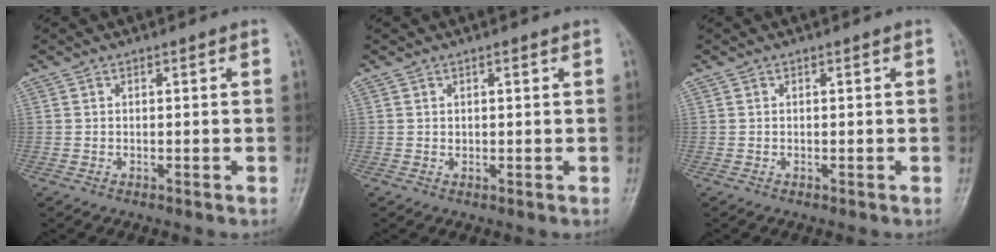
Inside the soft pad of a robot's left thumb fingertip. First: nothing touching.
{"total": 0.9, "force": [0.5, 0.5, 0.6], "torque": [-0.004, -0.001, 0.009]}
{"total": 0.0}